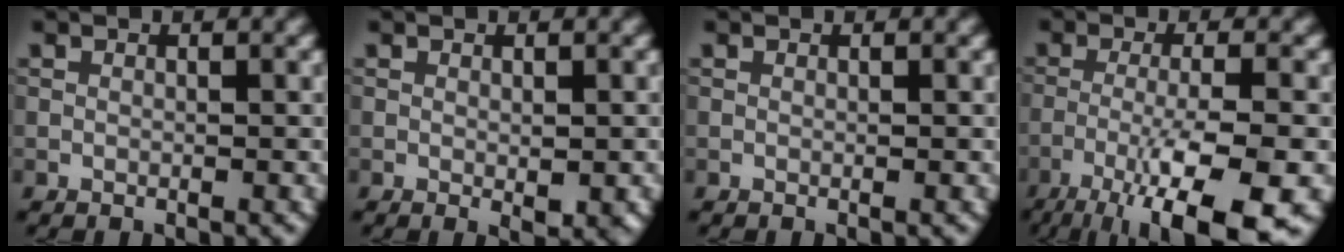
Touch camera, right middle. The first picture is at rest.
{"total": 1.7, "force": [-0.3, 0.7, 1.5], "torque": [-0.019, -0.007, 0.001]}
{"total": 0.0}
{"total": 10.5, "force": [-6.0, 2.2, 8.3], "torque": [-0.137, -0.006, -0.102]}